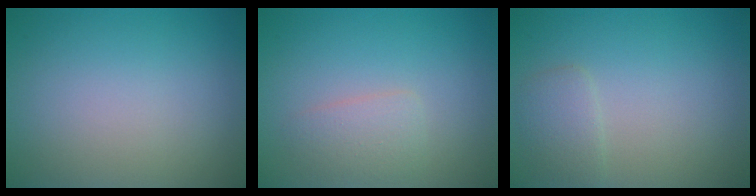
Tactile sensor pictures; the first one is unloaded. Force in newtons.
{"total": 1.9, "press": 1.9, "slide": 0.0}
{"total": 1.7, "press": 1.7, "slide": 0.1}